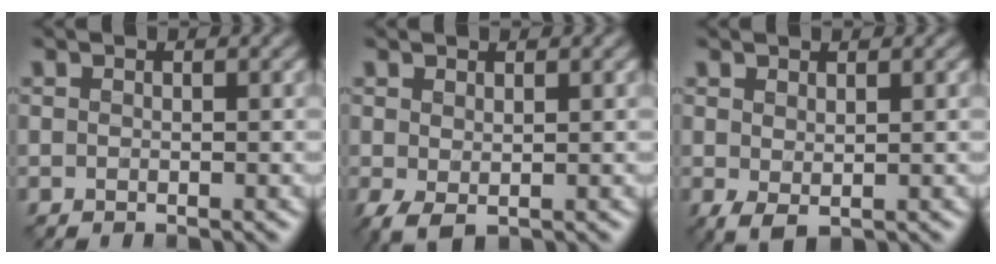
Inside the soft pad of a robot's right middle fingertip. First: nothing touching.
{"total": 1.7, "force": [-0.2, 0.9, 1.4], "torque": [-0.038, -0.002, 0.000]}
{"total": 1.4, "force": [0.3, 0.7, 1.2], "torque": [-0.031, -0.001, 0.009]}